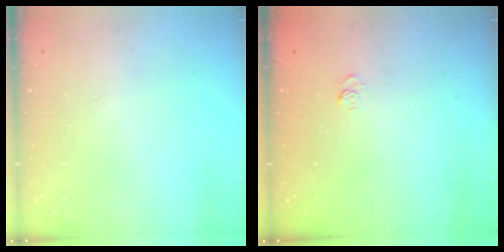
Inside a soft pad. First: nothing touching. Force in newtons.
{"total": 2.1, "press": 1.6, "slide": 1.3}